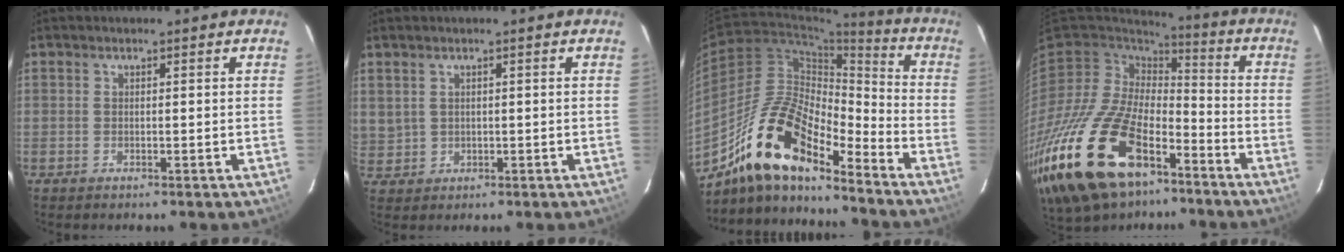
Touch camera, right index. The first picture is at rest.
{"total": 3.5, "force": [1.4, 3.0, 1.3], "torque": [-0.025, 0.006, 0.039]}
{"total": 18.7, "force": [-13.5, 5.8, 11.6], "torque": [-0.211, 0.001, -0.260]}
{"total": 27.1, "force": [-15.1, 14.1, 17.6], "torque": [-0.390, -0.036, -0.263]}